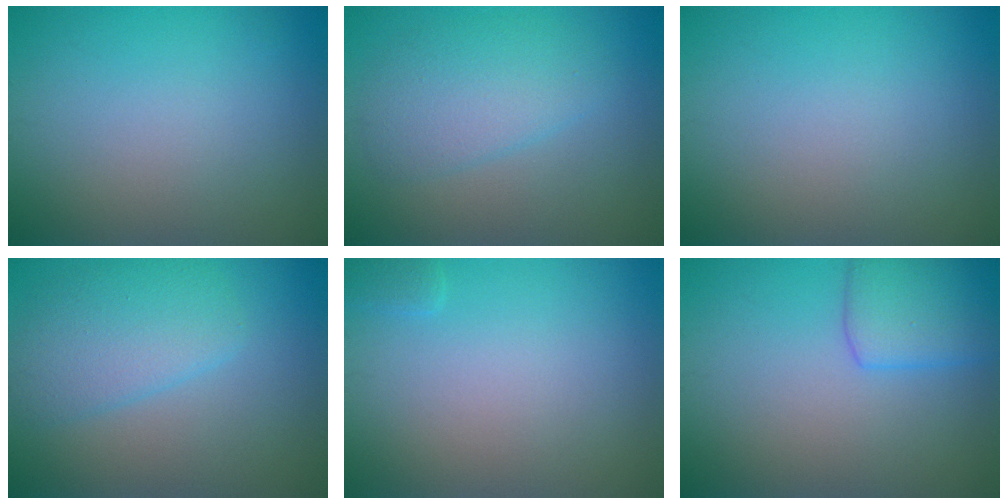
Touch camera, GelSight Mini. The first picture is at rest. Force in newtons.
{"total": 3.6, "press": 3.6, "slide": 0.0}
{"total": 0.0}
{"total": 3.9, "press": 3.9, "slide": 0.3}
{"total": 0.7, "press": 0.7, "slide": 0.1}
{"total": 4.1, "press": 4.1, "slide": 0.1}